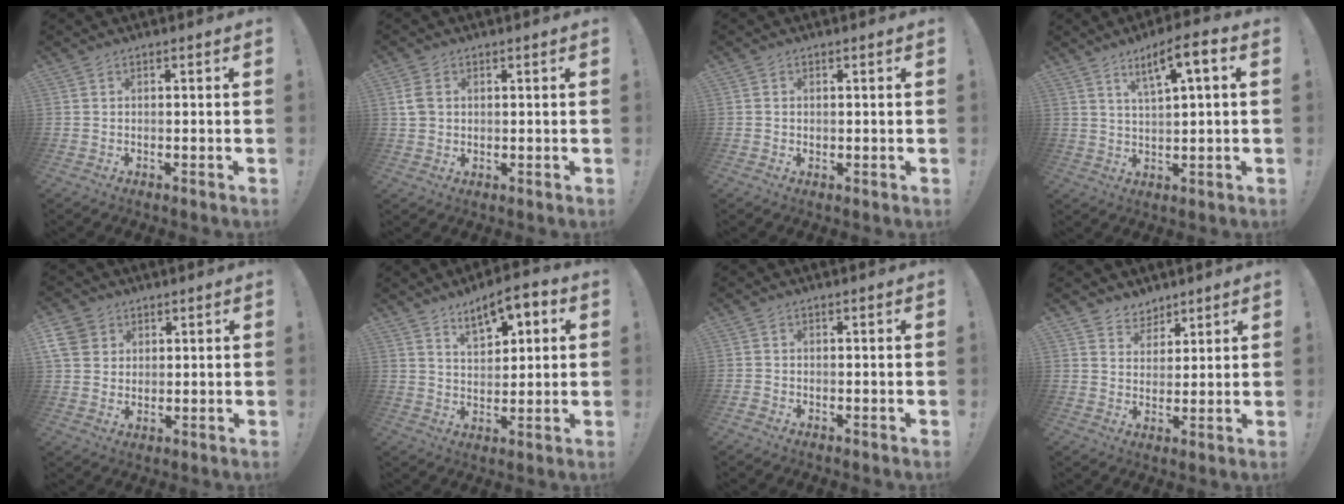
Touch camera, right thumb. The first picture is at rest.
{"total": 4.9, "force": [1.2, 3.7, 3.0], "torque": [-0.061, 0.000, 0.021]}
{"total": 1.0, "force": [0.3, 1.0, 0.0], "torque": [0.006, 0.002, 0.003]}
{"total": 8.4, "force": [3.4, 1.4, 7.5], "torque": [-0.123, -0.008, 0.053]}
{"total": 7.9, "force": [3.5, 6.5, 2.7], "torque": [-0.048, -0.019, 0.072]}
{"total": 9.4, "force": [5.5, 4.6, 6.0], "torque": [-0.084, -0.028, 0.097]}
{"total": 1.1, "force": [-0.7, 0.9, 0.4], "torque": [-0.009, 0.003, -0.011]}
{"total": 6.1, "force": [4.5, 4.1, -0.2], "torque": [0.007, -0.041, 0.088]}